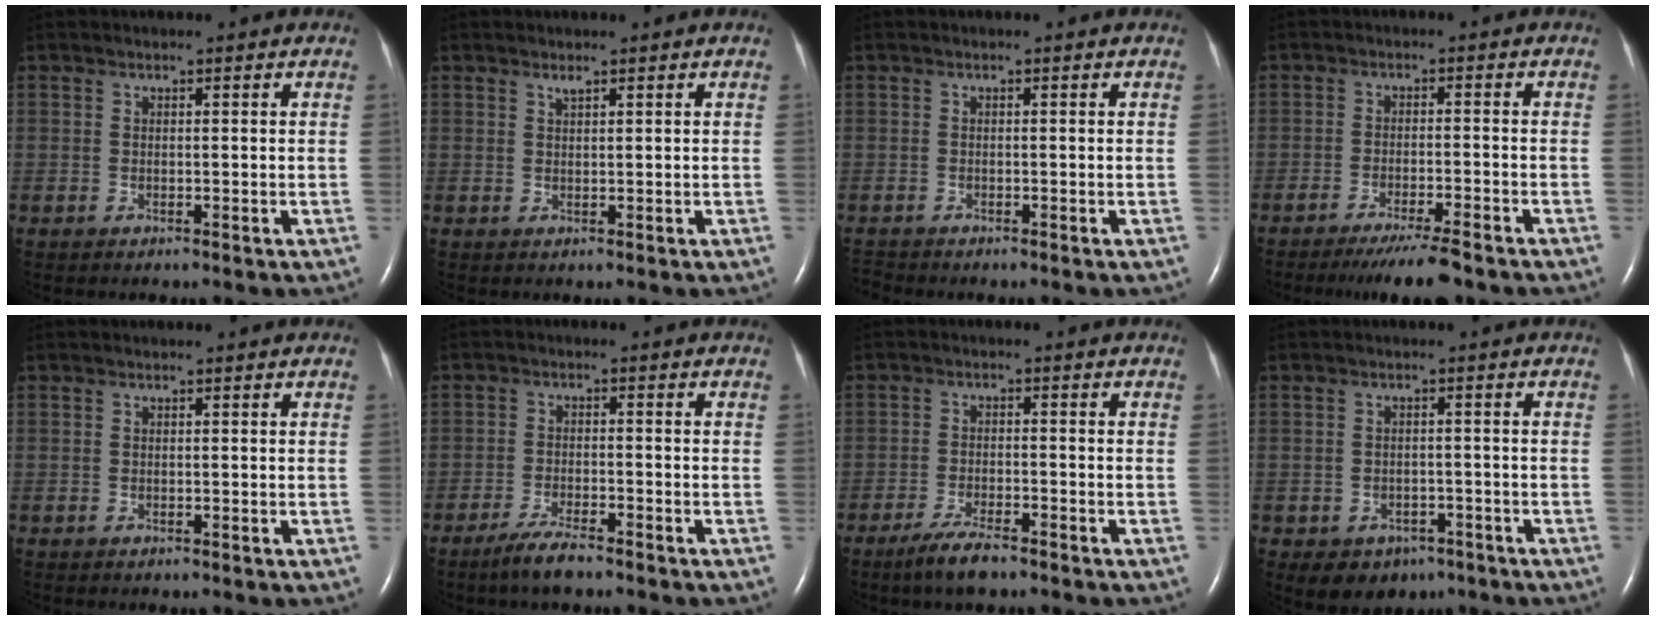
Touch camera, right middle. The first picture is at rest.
{"total": 0.8, "force": [0.7, 0.0, 0.5], "torque": [-0.011, 0.000, 0.015]}
{"total": 1.0, "force": [-1.0, -0.2, -0.2], "torque": [-0.002, -0.010, -0.018]}
{"total": 7.5, "force": [-6.2, 0.2, 4.2], "torque": [-0.065, -0.018, -0.099]}
{"total": 0.0}
{"total": 4.3, "force": [-3.4, 0.4, 2.6], "torque": [-0.061, -0.009, -0.065]}
{"total": 4.8, "force": [-3.6, 0.6, 3.0], "torque": [-0.071, -0.009, -0.067]}
{"total": 5.0, "force": [-3.0, 3.8, 1.4], "torque": [-0.020, 0.010, -0.032]}